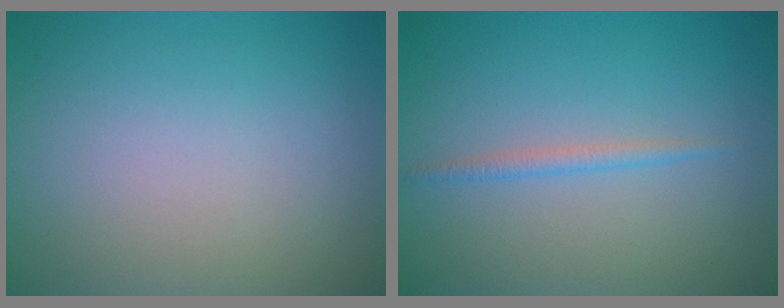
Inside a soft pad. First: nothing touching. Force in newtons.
{"total": 1.1, "press": 1.1, "slide": 0.1}